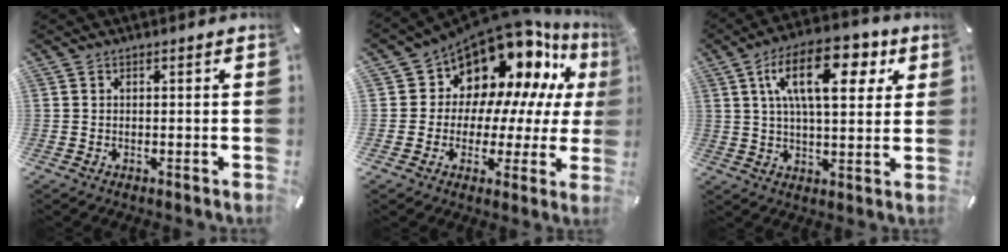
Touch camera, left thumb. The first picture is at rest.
{"total": 13.6, "force": [10.0, 8.3, 3.7], "torque": [-0.066, -0.108, 0.179]}
{"total": 17.4, "force": [7.1, 8.3, 13.6], "torque": [-0.222, -0.001, 0.115]}